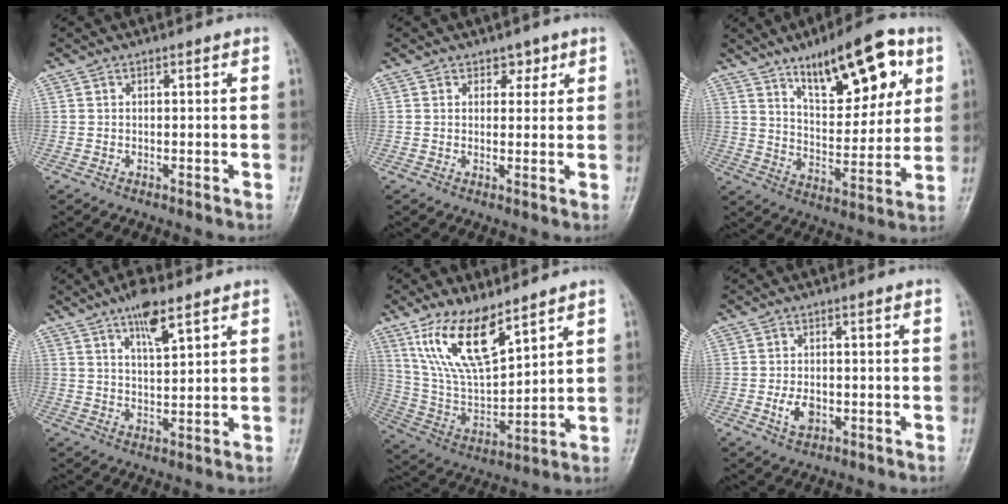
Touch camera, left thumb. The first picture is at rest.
{"total": 2.5, "force": [1.5, 1.8, 0.8], "torque": [0.012, -0.007, 0.017]}
{"total": 18.1, "force": [9.3, 7.1, 13.8], "torque": [-0.163, -0.038, 0.149]}
{"total": 7.1, "force": [4.5, 1.9, 5.2], "torque": [-0.083, -0.023, 0.077]}
{"total": 15.0, "force": [9.4, 5.4, 10.3], "torque": [-0.176, -0.046, 0.198]}
{"total": 3.7, "force": [-1.0, 2.4, 2.6], "torque": [-0.046, 0.000, -0.013]}